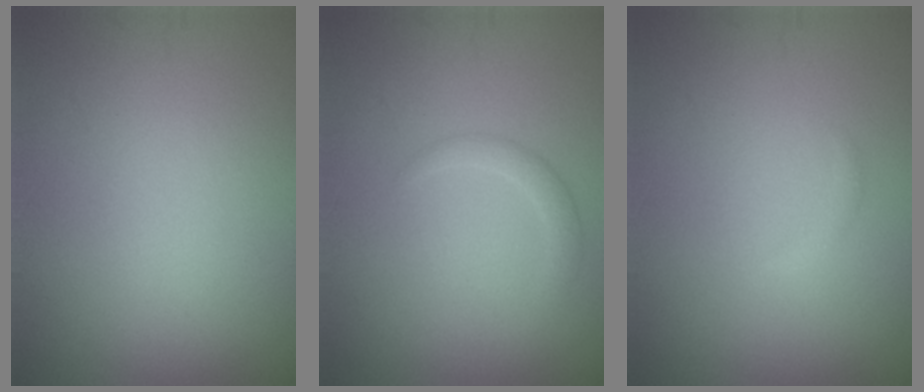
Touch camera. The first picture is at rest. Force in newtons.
{"total": 1.4, "press": 1.4, "slide": 0.1}
{"total": 0.6, "press": 0.6, "slide": 0.0}